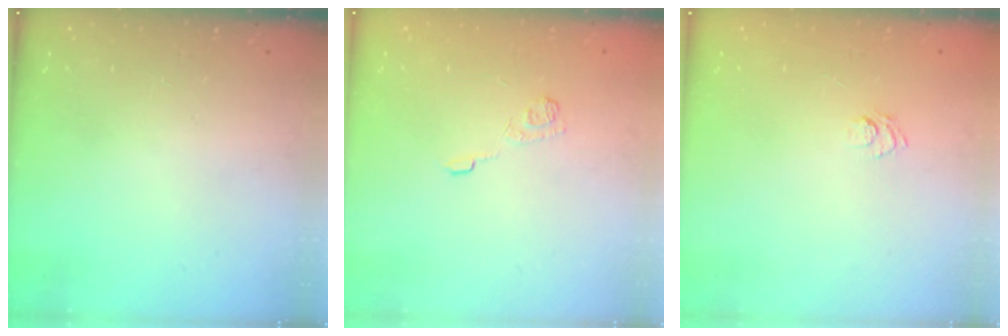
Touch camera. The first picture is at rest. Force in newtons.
{"total": 3.7, "press": 3.4, "slide": 1.5}
{"total": 4.7, "press": 4.5, "slide": 1.4}